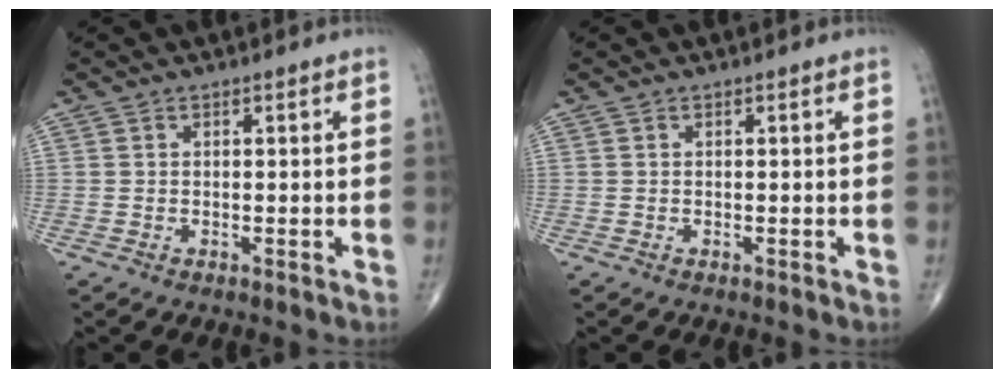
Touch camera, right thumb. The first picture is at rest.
{"total": 0.0}